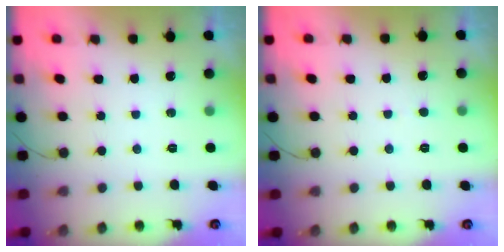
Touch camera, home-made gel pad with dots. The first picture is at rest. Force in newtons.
{"total": 0.7, "press": 0.7, "slide": 0.1}